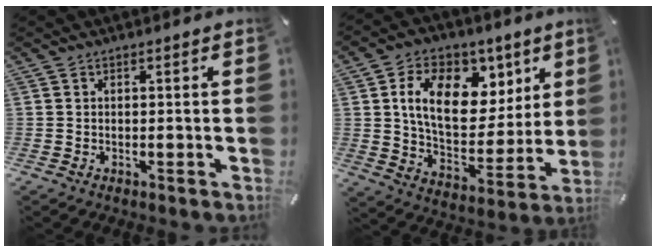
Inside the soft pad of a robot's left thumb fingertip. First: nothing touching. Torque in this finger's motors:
{"motor_torque": [2.35, 2.44, 1.48, -1.29, 0.18]}